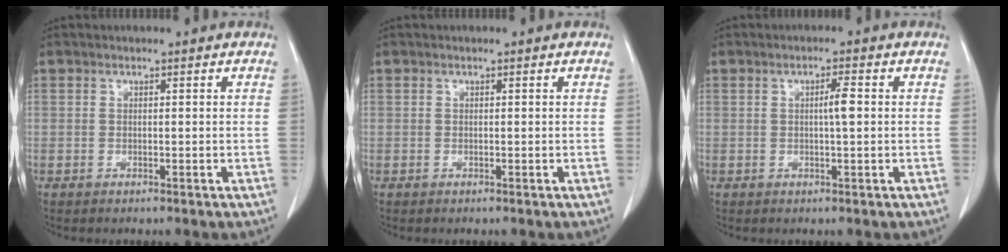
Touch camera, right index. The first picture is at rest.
{"total": 0.0}
{"total": 2.4, "force": [0.2, 0.1, 2.4], "torque": [-0.042, 0.001, 0.002]}